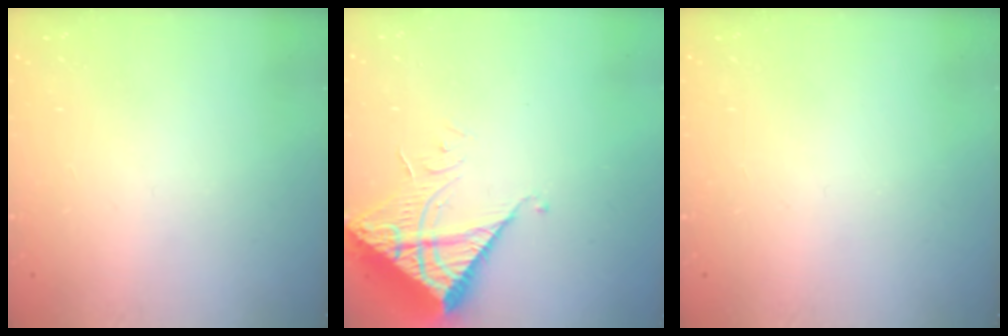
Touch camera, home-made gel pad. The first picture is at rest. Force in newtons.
{"total": 9.1, "press": 9.1, "slide": 0.9}
{"total": 0.0}